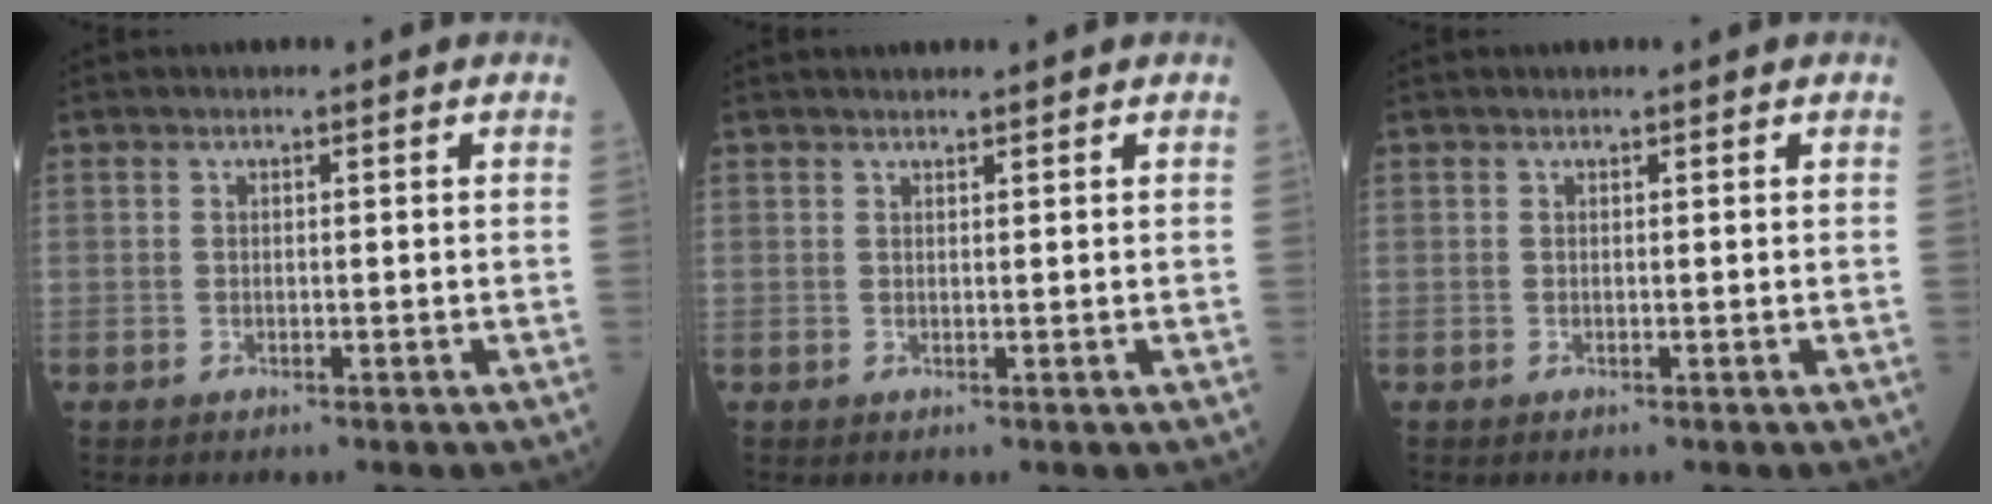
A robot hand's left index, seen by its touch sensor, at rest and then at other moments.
{"total": 1.9, "force": [1.8, 0.0, 0.6], "torque": [-0.007, 0.016, 0.028]}
{"total": 0.0}